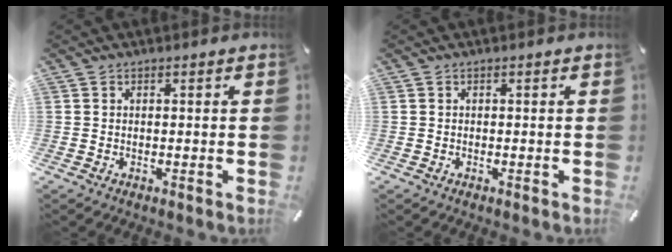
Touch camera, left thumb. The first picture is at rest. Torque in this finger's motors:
{"motor_torque": [0.00, 0.00, 0.03, -0.03, 0.00]}